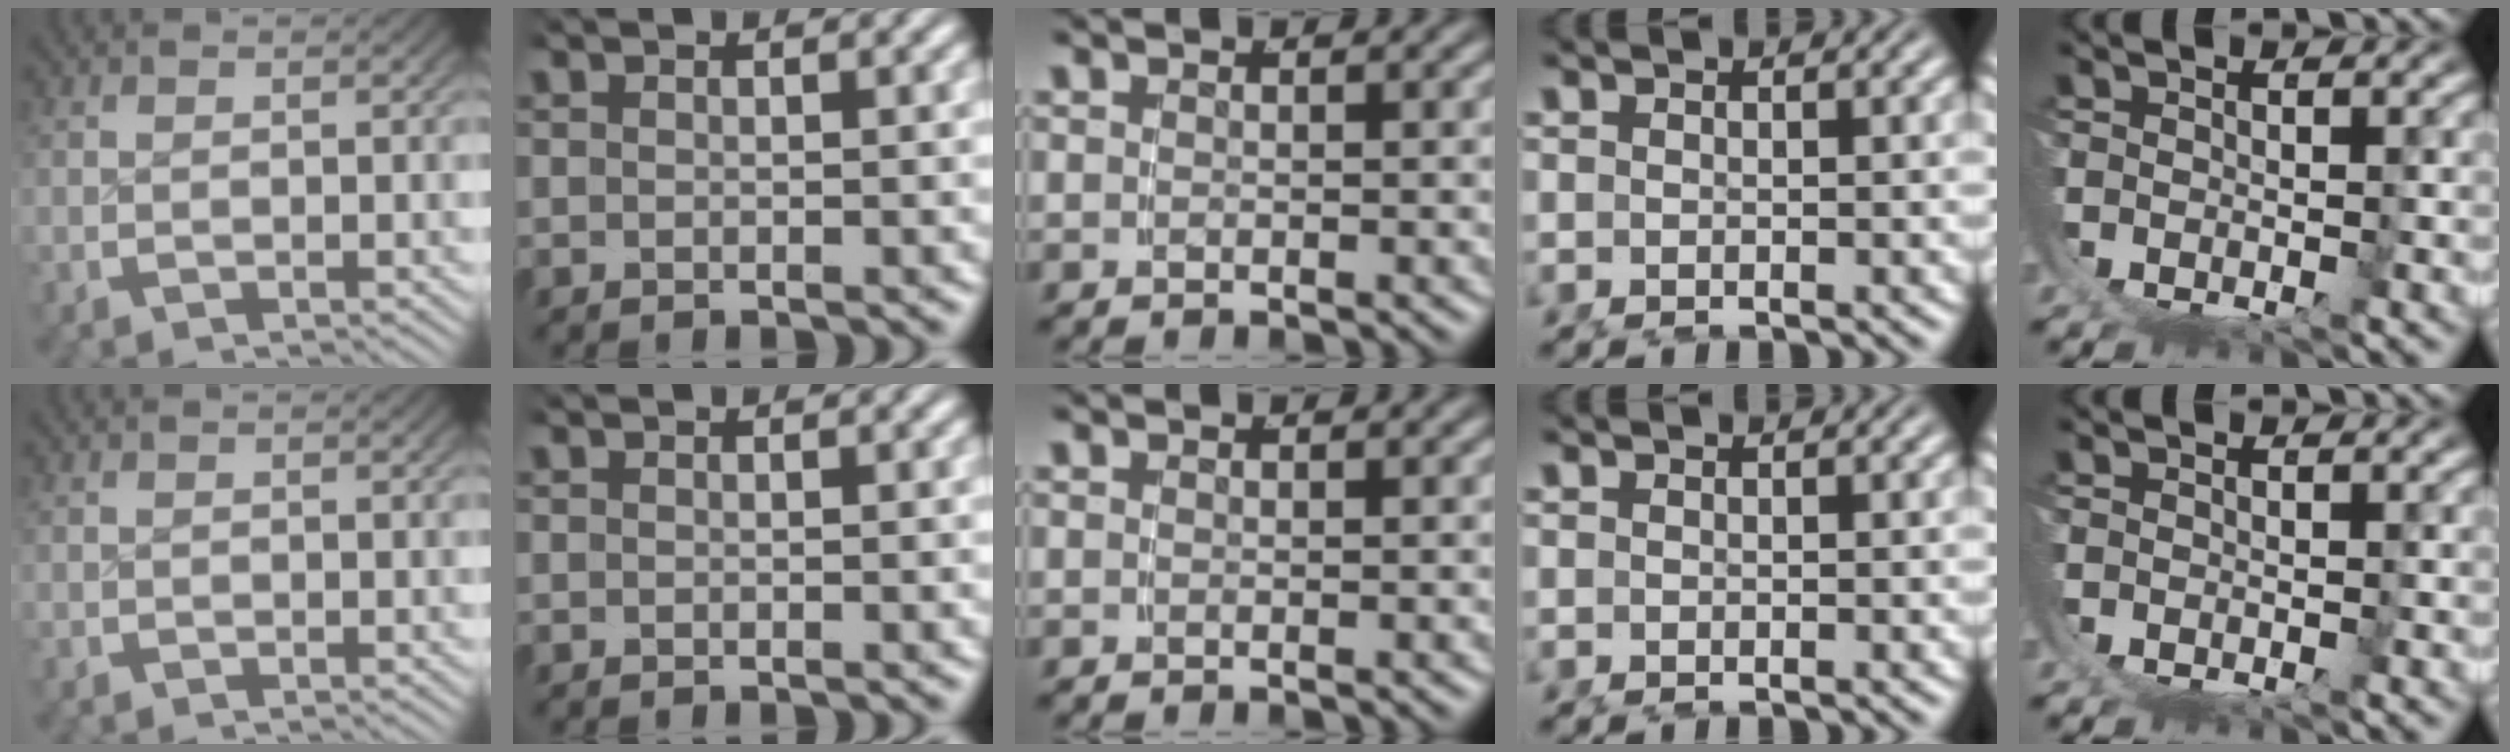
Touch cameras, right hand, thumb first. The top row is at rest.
{}